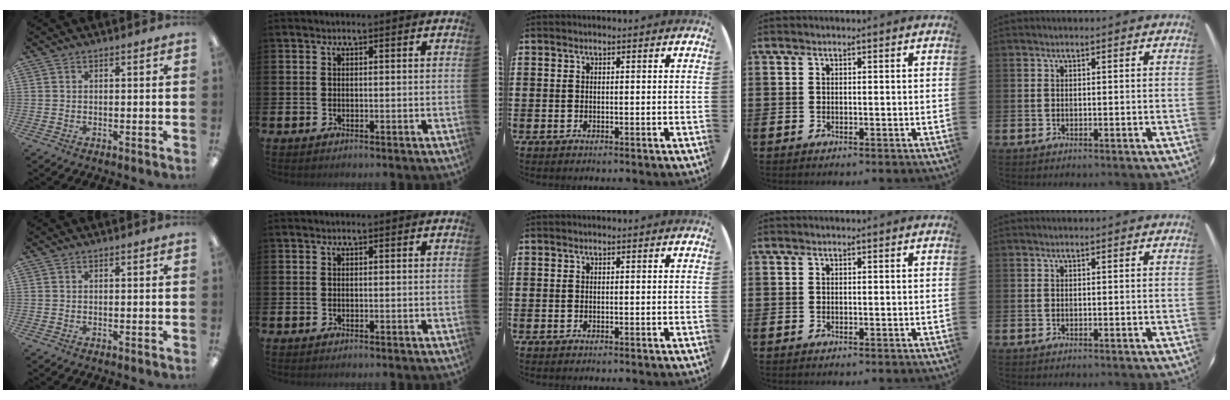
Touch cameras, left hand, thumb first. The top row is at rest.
{}